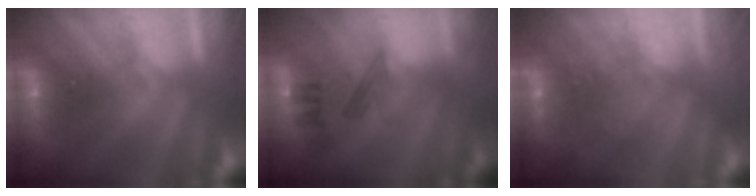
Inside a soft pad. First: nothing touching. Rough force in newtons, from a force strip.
{"total": 2.3}
{"total": 2.4}